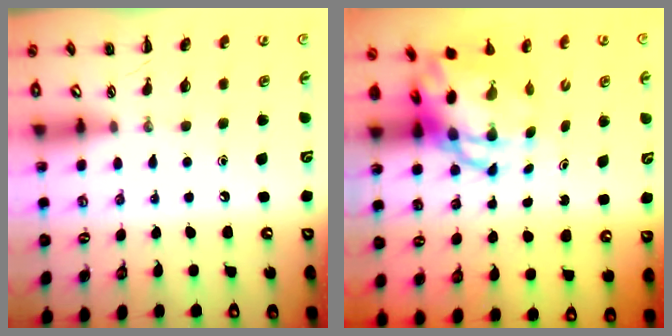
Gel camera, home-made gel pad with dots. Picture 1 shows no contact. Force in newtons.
{"total": 8.3, "press": 8.0, "slide": 2.3}